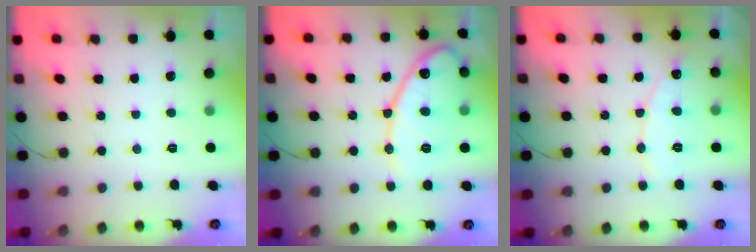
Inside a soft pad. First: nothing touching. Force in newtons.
{"total": 14.4, "press": 14.4, "slide": 1.0}
{"total": 7.1, "press": 7.1, "slide": 0.6}